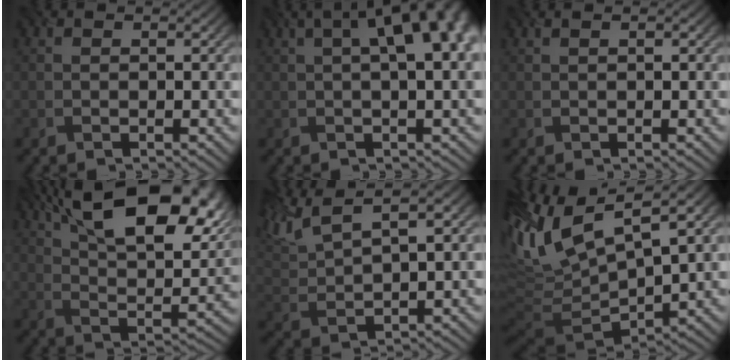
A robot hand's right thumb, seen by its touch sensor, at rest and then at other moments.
{"total": 12.1, "force": [2.9, 4.6, 10.9], "torque": [-0.133, 0.045, 0.020]}
{"total": 0.6, "force": [0.4, 0.1, 0.5], "torque": [-0.010, 0.005, 0.007]}
{"total": 19.5, "force": [10.7, 8.1, 14.1], "torque": [-0.234, 0.029, 0.159]}
{"total": 8.5, "force": [5.5, 2.3, 6.0], "torque": [-0.148, 0.029, 0.109]}
{"total": 13.9, "force": [4.4, 5.6, 12.0], "torque": [-0.273, 0.004, 0.091]}